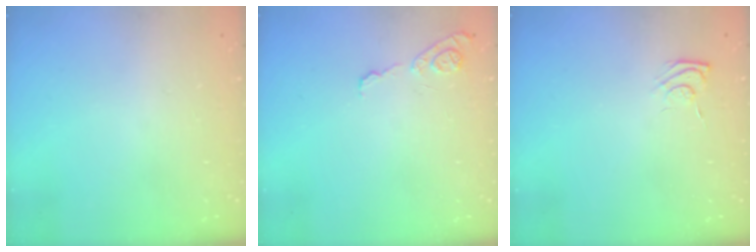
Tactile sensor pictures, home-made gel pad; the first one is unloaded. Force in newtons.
{"total": 7.6, "press": 7.5, "slide": 0.8}
{"total": 4.9, "press": 4.7, "slide": 1.1}